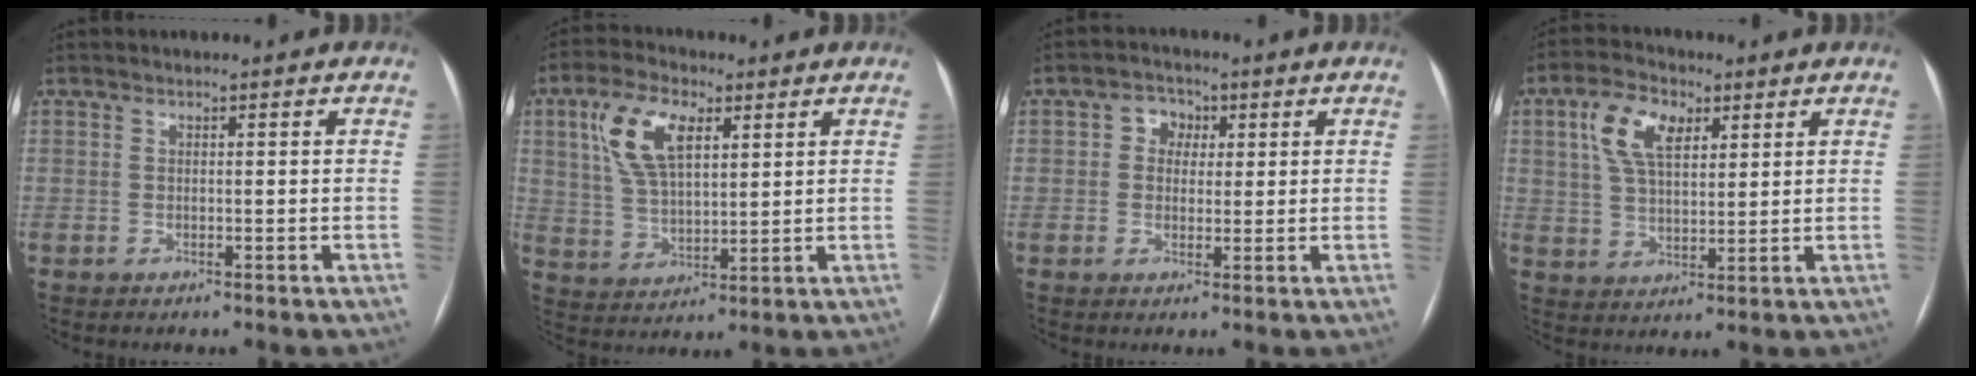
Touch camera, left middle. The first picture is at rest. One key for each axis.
{"total": 10.1, "fx": 4.2, "fy": 4.6, "fz": 7.9, "tx": -0.166, "ty": 0.018, "tz": 0.084}
{"total": 3.6, "fx": 1.0, "fy": 3.0, "fz": 1.7, "tx": -0.028, "ty": 0.015, "tz": 0.014}
{"total": 8.5, "fx": 3.6, "fy": 4.3, "fz": 6.3, "tx": -0.131, "ty": 0.020, "tz": 0.068}